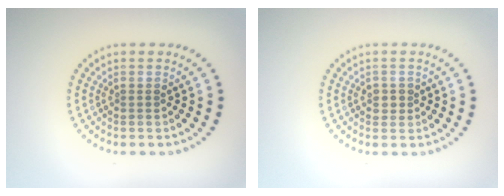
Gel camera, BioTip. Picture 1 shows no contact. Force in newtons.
{"total": 1.2, "press": 1.1, "slide": 0.5}